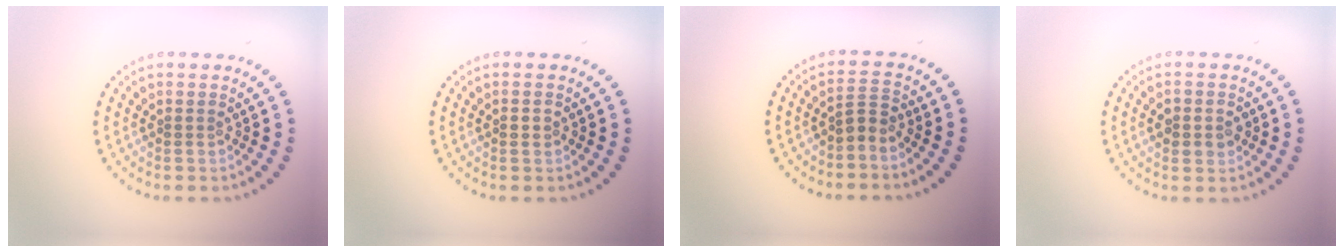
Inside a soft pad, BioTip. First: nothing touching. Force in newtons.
{"total": 1.1, "press": 1.0, "slide": 0.2}
{"total": 1.7, "press": 1.2, "slide": 1.2}
{"total": 2.1, "press": 2.1, "slide": 0.1}